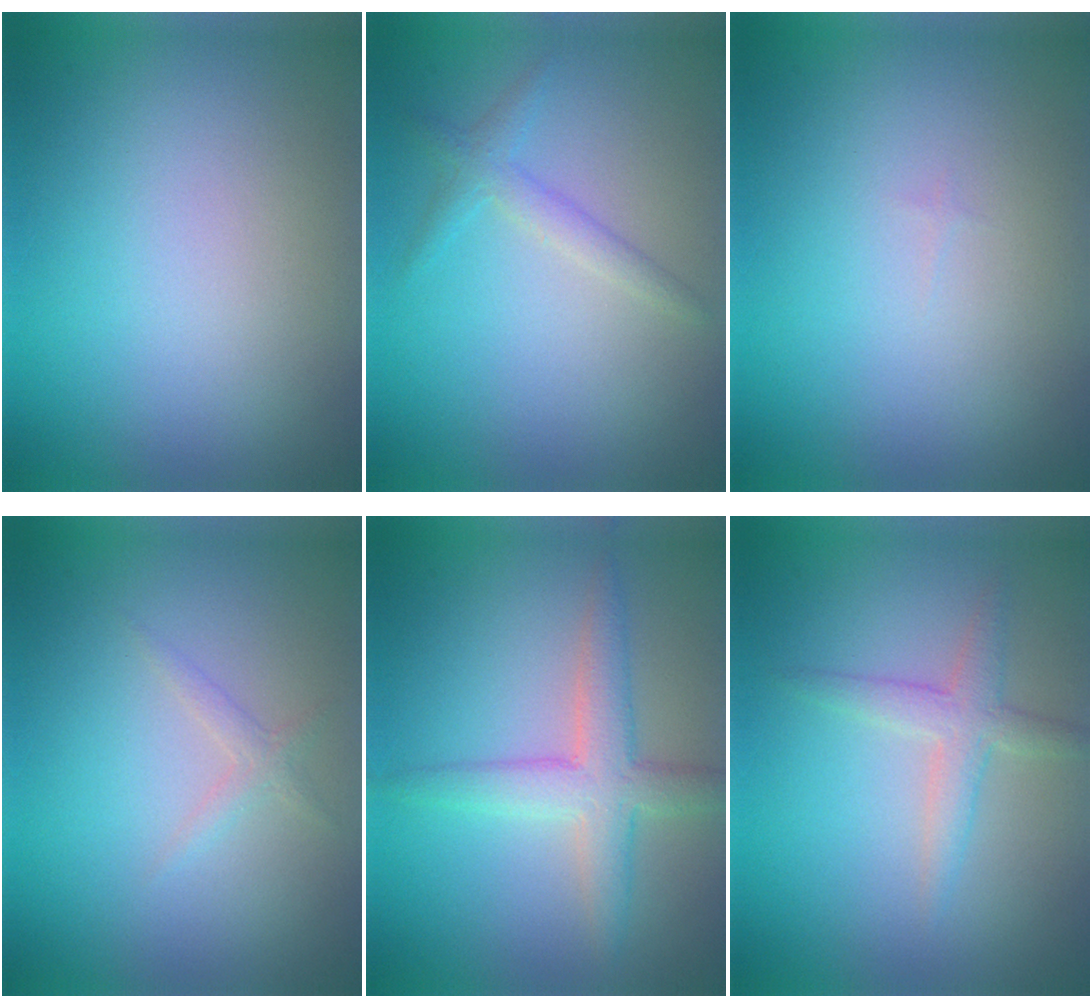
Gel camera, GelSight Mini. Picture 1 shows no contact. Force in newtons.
{"total": 1.8, "press": 1.8, "slide": 0.0}
{"total": 0.0}
{"total": 1.1, "press": 1.1, "slide": 0.0}
{"total": 3.9, "press": 3.9, "slide": 0.1}
{"total": 2.4, "press": 2.4, "slide": 0.1}